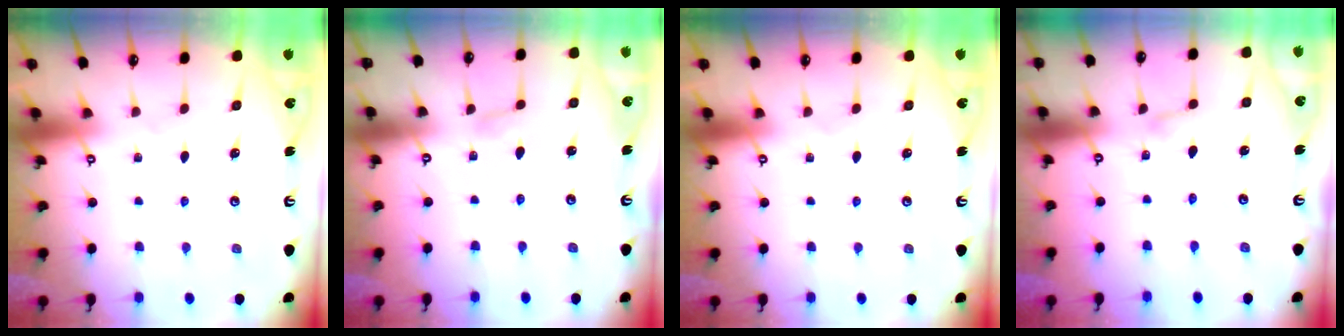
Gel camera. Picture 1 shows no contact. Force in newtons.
{"total": 2.9, "press": 2.9, "slide": 0.4}
{"total": 0.0}
{"total": 2.9, "press": 2.9, "slide": 0.3}